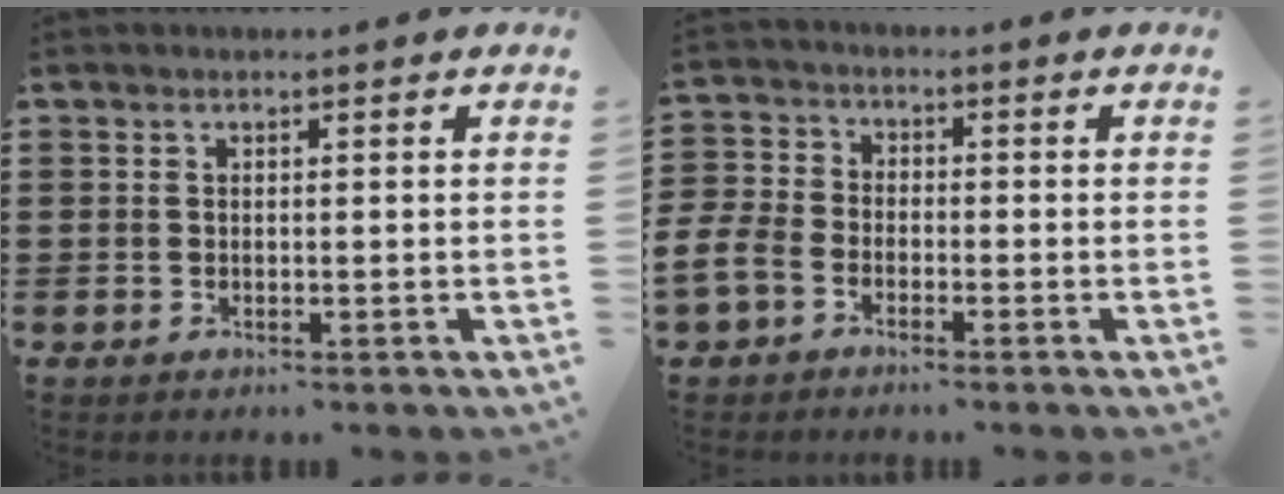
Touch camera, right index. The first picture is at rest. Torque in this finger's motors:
{"motor_torque": [1.50, 0.64, 0.66, 0.08]}